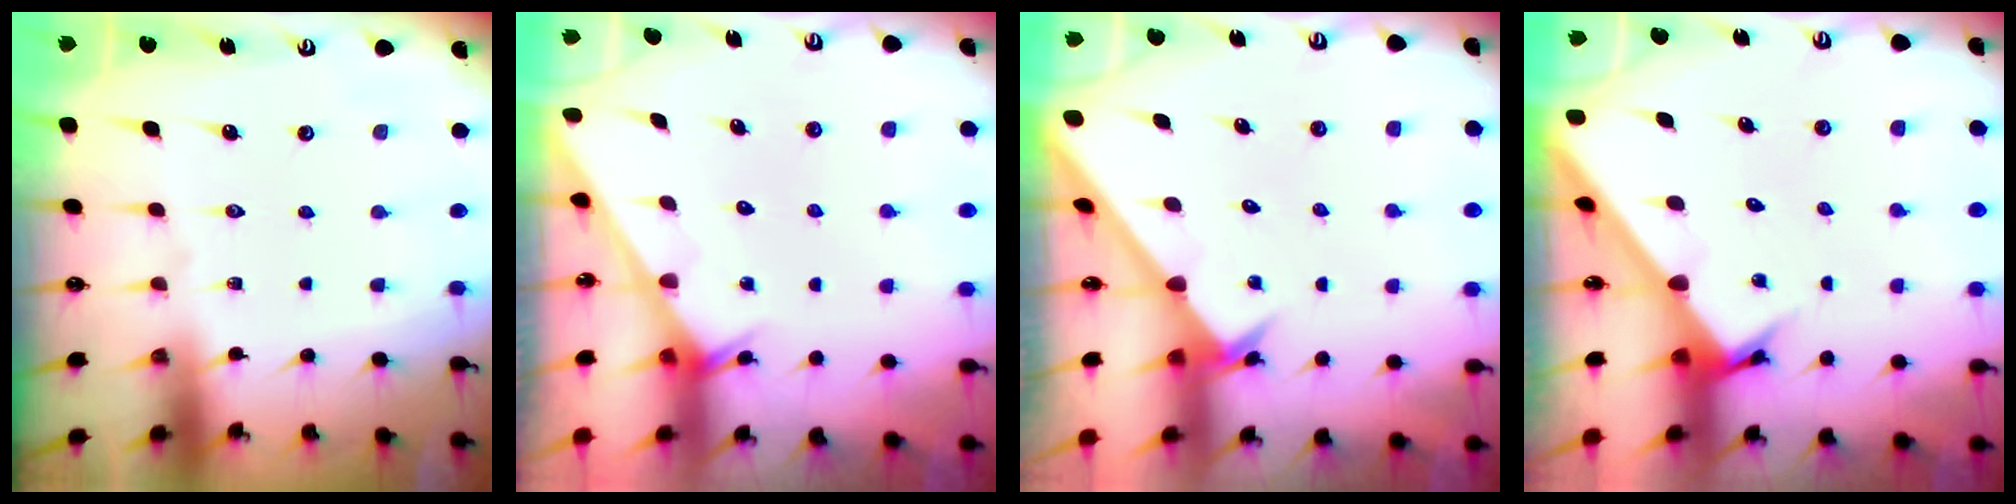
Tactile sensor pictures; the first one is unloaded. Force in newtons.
{"total": 2.6, "press": 2.6, "slide": 0.2}
{"total": 2.4, "press": 2.4, "slide": 0.2}
{"total": 2.9, "press": 2.9, "slide": 0.2}